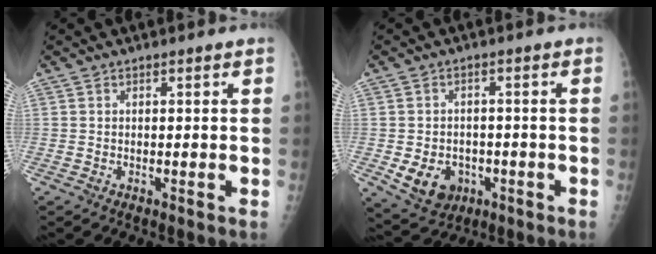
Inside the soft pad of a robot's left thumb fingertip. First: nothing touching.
{"total": 8.0, "force": [-2.4, 6.6, 3.9], "torque": [-0.045, 0.011, -0.023]}